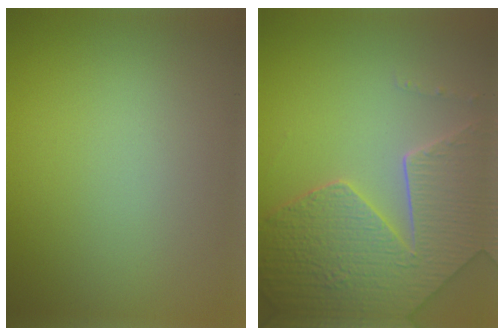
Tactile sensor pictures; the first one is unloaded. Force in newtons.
{"total": 8.6, "press": 6.1, "slide": 6.0}